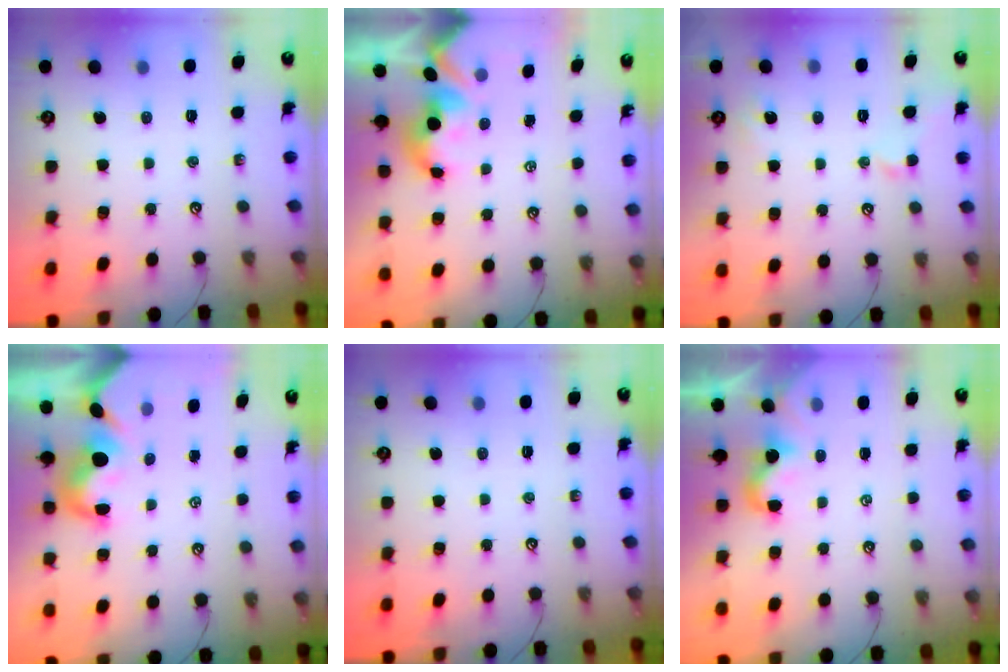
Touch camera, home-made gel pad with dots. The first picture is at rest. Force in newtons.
{"total": 1.3, "press": 1.2, "slide": 0.6}
{"total": 2.3, "press": 2.3, "slide": 0.6}
{"total": 1.7, "press": 1.4, "slide": 1.0}
{"total": 0.0}
{"total": 2.1, "press": 2.0, "slide": 0.4}